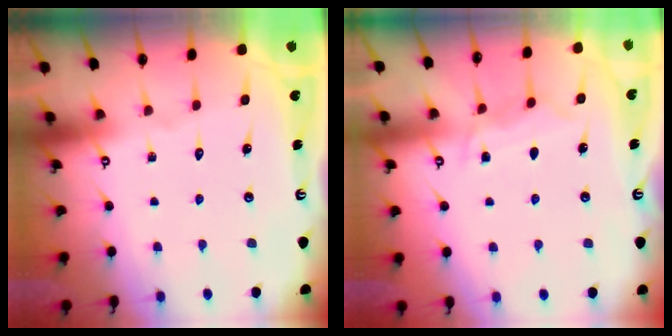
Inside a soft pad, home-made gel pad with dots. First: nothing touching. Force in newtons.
{"total": 5.9, "press": 5.8, "slide": 0.7}